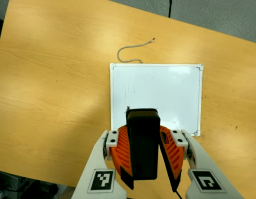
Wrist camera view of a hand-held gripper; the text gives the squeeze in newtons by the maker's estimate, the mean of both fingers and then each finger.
{"total": 9.3, "left": 9.2, "right": 9.3}